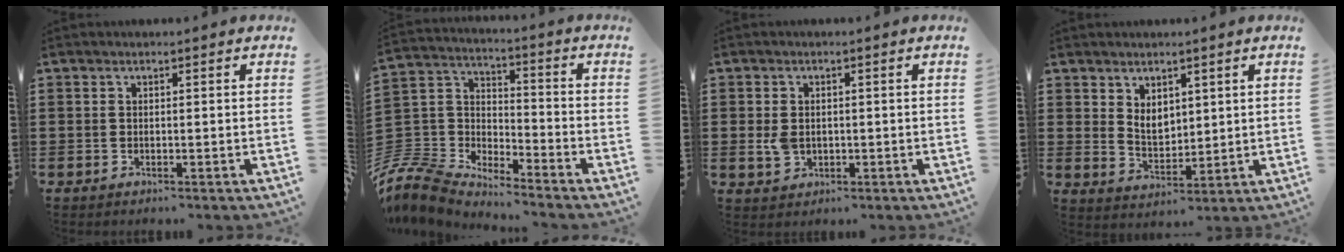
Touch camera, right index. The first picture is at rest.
{"total": 6.8, "force": [-6.4, 2.0, 0.7], "torque": [-0.074, -0.021, -0.144]}
{"total": 2.8, "force": [0.0, 2.1, 1.8], "torque": [-0.047, 0.003, -0.002]}
{"total": 4.1, "force": [2.3, 2.7, 2.0], "torque": [-0.040, 0.003, 0.041]}